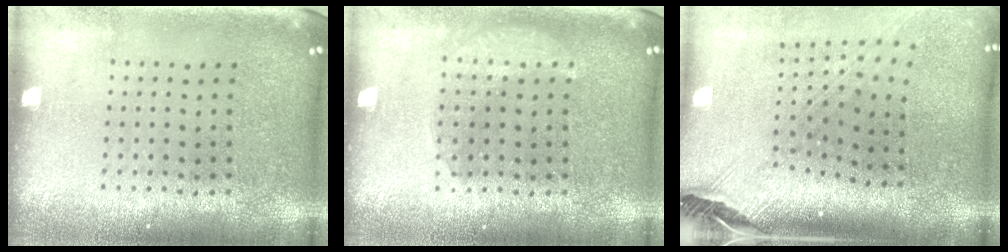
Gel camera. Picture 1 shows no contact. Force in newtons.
{"total": 1.8, "press": 1.8, "slide": 0.2}
{"total": 3.0, "press": 2.1, "slide": 2.1}